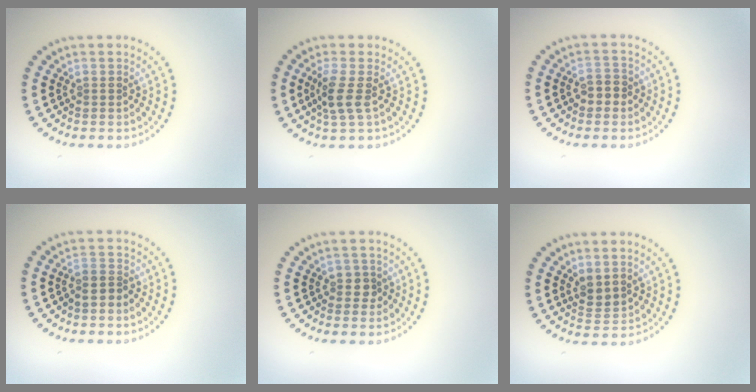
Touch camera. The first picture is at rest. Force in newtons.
{"total": 2.4, "press": 2.0, "slide": 1.3}
{"total": 1.8, "press": 1.8, "slide": 0.2}
{"total": 1.6, "press": 1.4, "slide": 0.8}
{"total": 1.3, "press": 1.1, "slide": 0.7}
{"total": 1.8, "press": 1.6, "slide": 0.9}